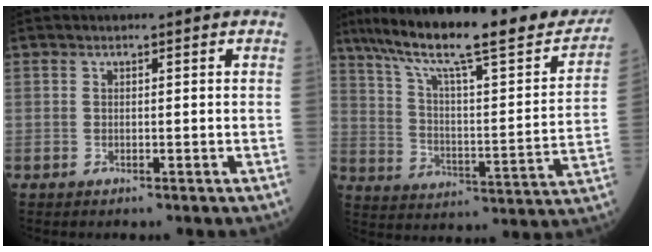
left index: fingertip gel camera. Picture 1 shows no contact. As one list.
[{"total": 27.1, "force": [22.0, 3.4, 15.5], "torque": [-0.255, -0.021, 0.307]}]